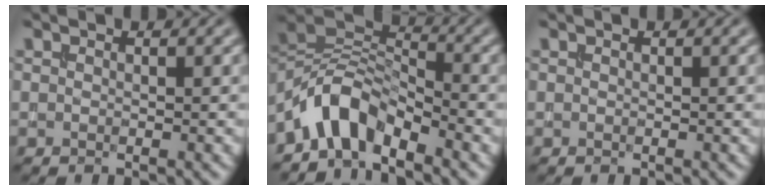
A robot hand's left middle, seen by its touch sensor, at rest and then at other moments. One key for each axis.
{"total": 5.3, "fx": -4.1, "fy": 2.2, "fz": 2.5, "tx": -0.039, "ty": 0.010, "tz": -0.088}
{"total": 0.0}